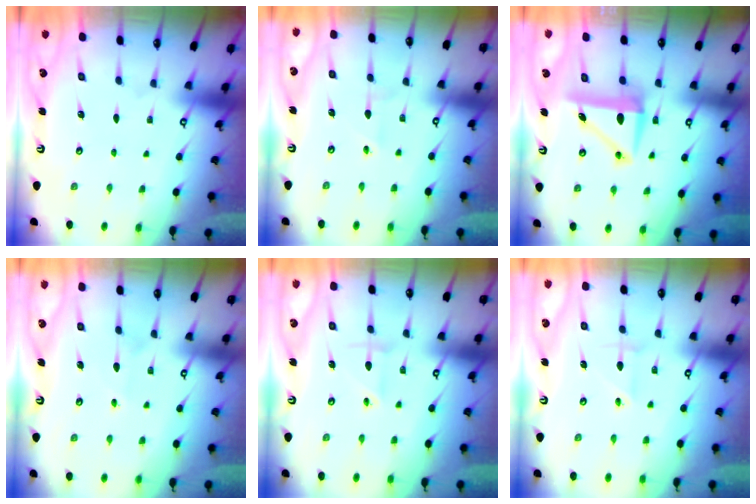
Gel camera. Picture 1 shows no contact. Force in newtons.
{"total": 1.5, "press": 1.4, "slide": 0.5}
{"total": 7.5, "press": 7.3, "slide": 1.8}
{"total": 4.2, "press": 4.2, "slide": 0.4}
{"total": 2.8, "press": 2.7, "slide": 0.6}
{"total": 2.3, "press": 2.3, "slide": 0.4}